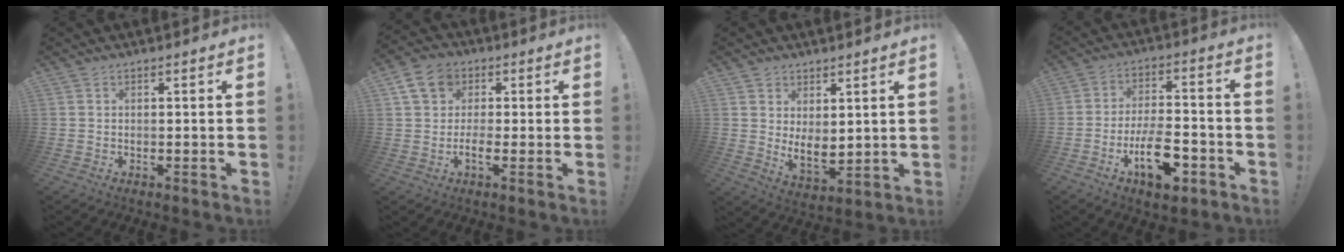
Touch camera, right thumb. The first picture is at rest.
{"total": 9.4, "force": [0.8, 7.2, 6.0], "torque": [-0.104, 0.003, 0.019]}
{"total": 6.9, "force": [3.3, 4.0, 4.6], "torque": [-0.059, -0.031, 0.069]}
{"total": 14.4, "force": [-6.1, 6.7, 11.2], "torque": [-0.175, 0.032, -0.096]}